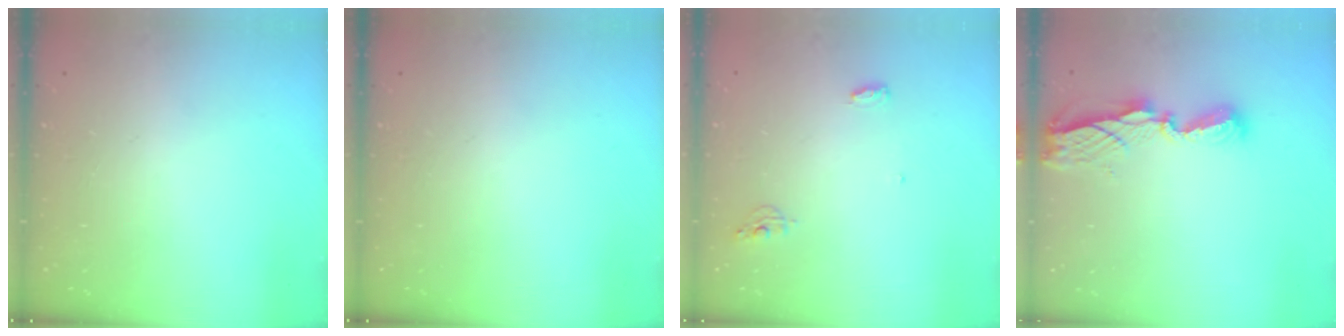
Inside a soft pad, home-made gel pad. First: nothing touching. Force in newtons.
{"total": 0.0}
{"total": 5.7, "press": 5.3, "slide": 1.9}
{"total": 8.1, "press": 8.1, "slide": 0.5}